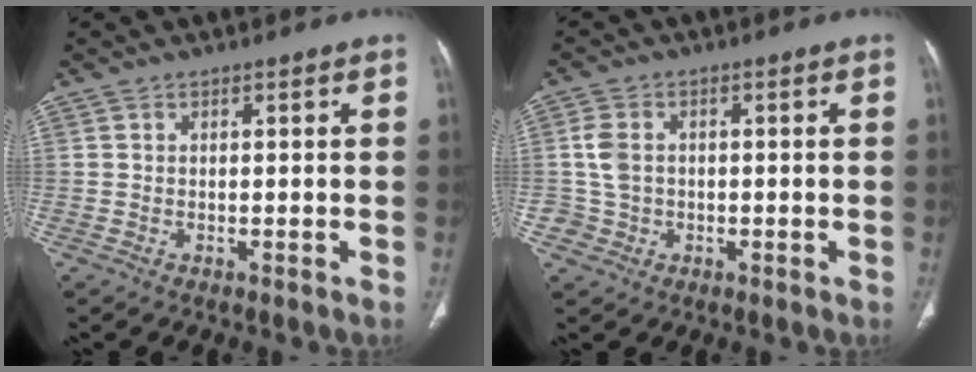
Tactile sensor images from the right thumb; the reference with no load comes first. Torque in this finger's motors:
{"motor_torque": [-0.04, 1.36, 0.32, 0.48, 0.03]}